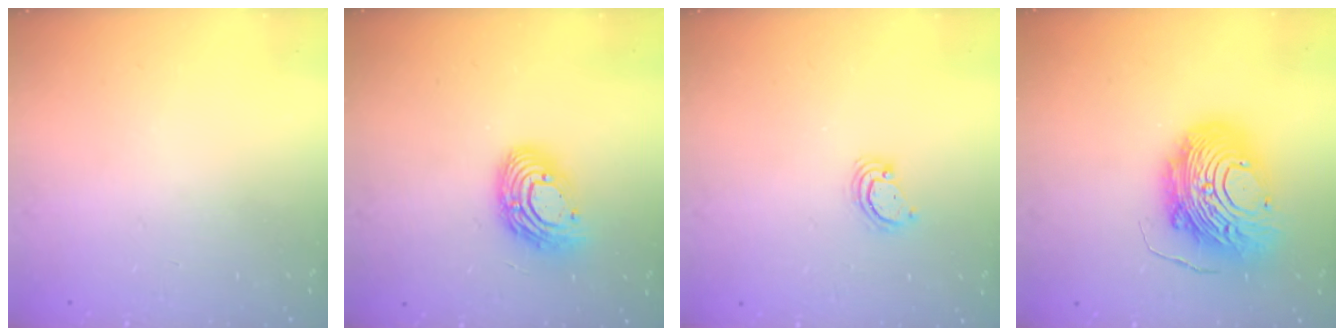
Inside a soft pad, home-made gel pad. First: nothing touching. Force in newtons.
{"total": 12.4, "press": 12.4, "slide": 1.0}
{"total": 2.6, "press": 2.6, "slide": 0.3}
{"total": 17.9, "press": 17.9, "slide": 1.5}